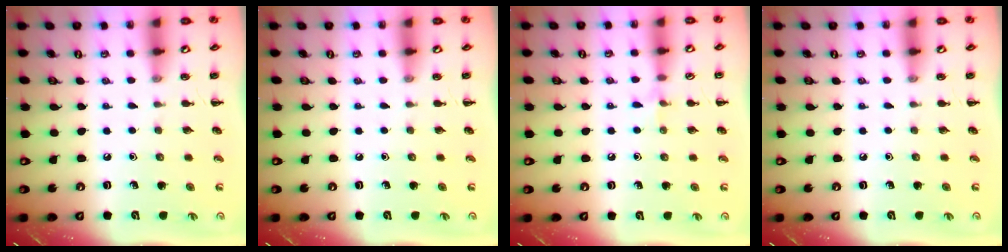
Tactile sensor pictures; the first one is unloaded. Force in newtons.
{"total": 0.0}
{"total": 5.2, "press": 4.9, "slide": 1.6}
{"total": 0.0}